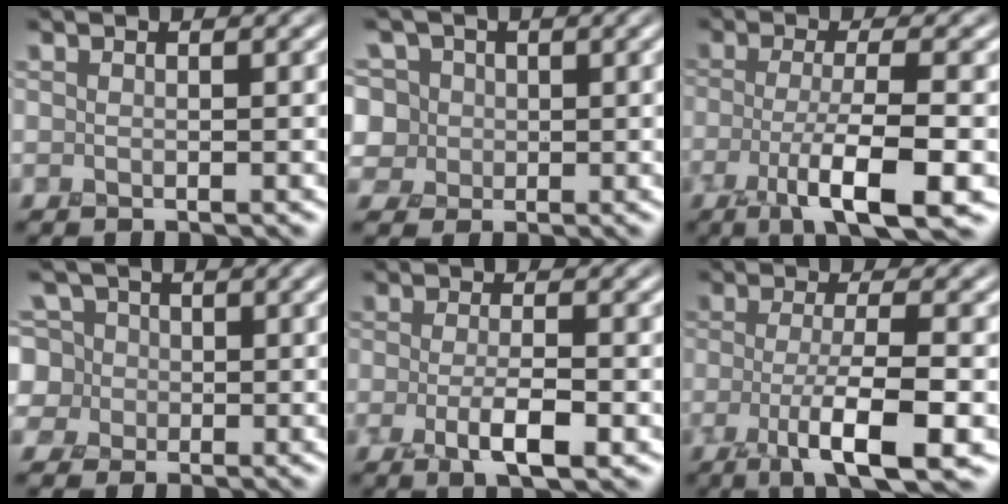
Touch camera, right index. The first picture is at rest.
{"total": 9.2, "force": [4.8, 7.0, 3.6], "torque": [-0.059, 0.047, 0.043]}
{"total": 6.2, "force": [-2.3, 1.2, 5.7], "torque": [-0.093, 0.002, -0.045]}
{"total": 7.9, "force": [3.2, 6.8, 2.4], "torque": [-0.045, 0.052, 0.017]}
{"total": 3.0, "force": [-0.9, 0.9, 2.7], "torque": [-0.050, 0.002, -0.021]}
{"total": 6.1, "force": [-2.1, 1.3, 5.6], "torque": [-0.092, 0.002, -0.043]}